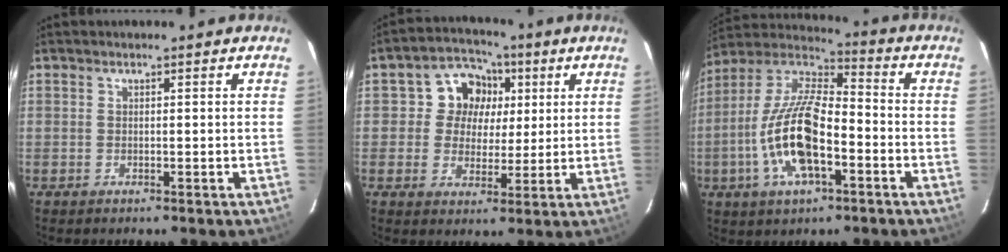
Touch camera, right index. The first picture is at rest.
{"total": 8.7, "force": [1.8, 8.0, 2.8], "torque": [-0.055, 0.020, 0.022]}
{"total": 17.2, "force": [-5.6, 6.7, 14.8], "torque": [-0.309, -0.004, -0.110]}